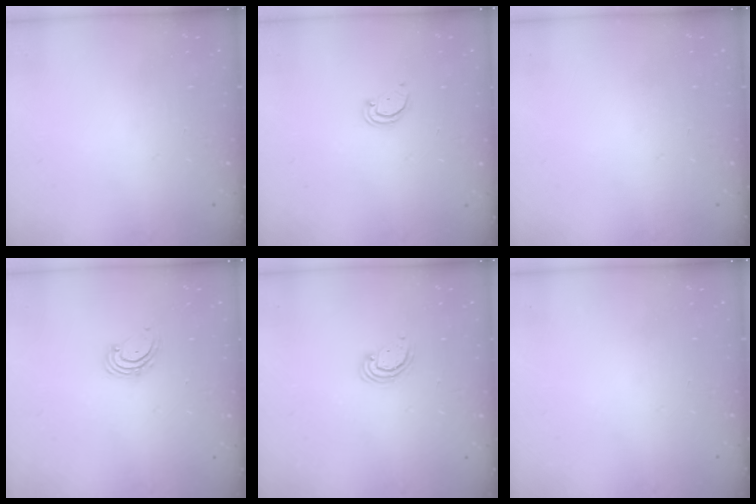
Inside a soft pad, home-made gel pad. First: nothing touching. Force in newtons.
{"total": 1.6, "press": 1.6, "slide": 0.1}
{"total": 0.0}
{"total": 2.5, "press": 2.4, "slide": 0.4}
{"total": 2.8, "press": 2.8, "slide": 0.3}
{"total": 0.0}